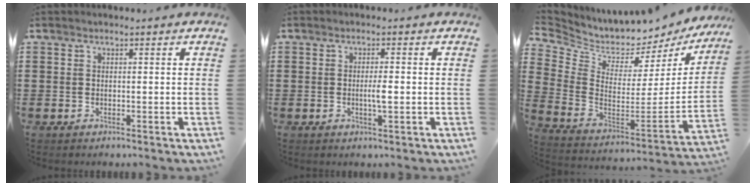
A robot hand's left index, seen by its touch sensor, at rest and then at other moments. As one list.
[{"total": 2.4, "force": [-0.3, 0.3, 2.4], "torque": [-0.044, 0.000, -0.006]}, {"total": 4.6, "force": [4.3, 1.3, 0.6], "torque": [-0.048, -0.062, 0.068]}]